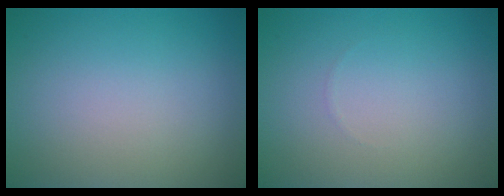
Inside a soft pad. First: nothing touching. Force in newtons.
{"total": 0.0}